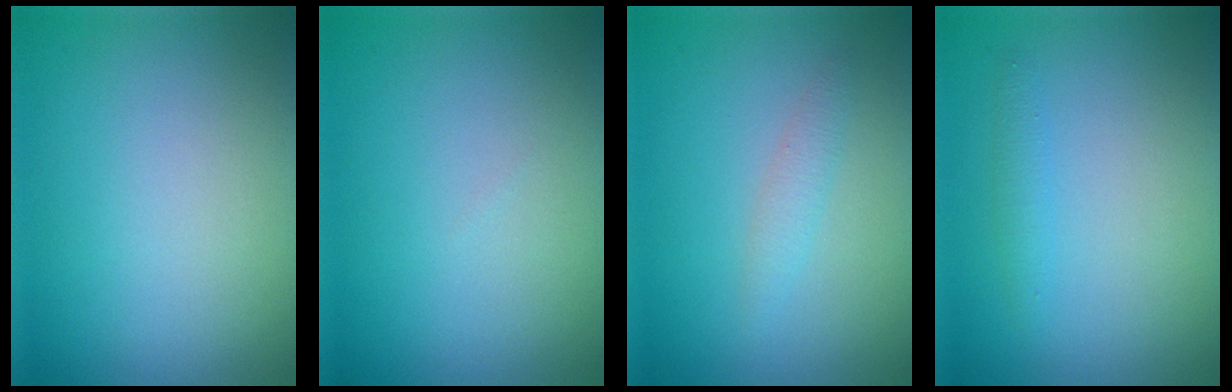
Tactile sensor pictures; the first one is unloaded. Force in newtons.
{"total": 0.0}
{"total": 1.3, "press": 1.3, "slide": 0.0}
{"total": 1.1, "press": 1.1, "slide": 0.1}